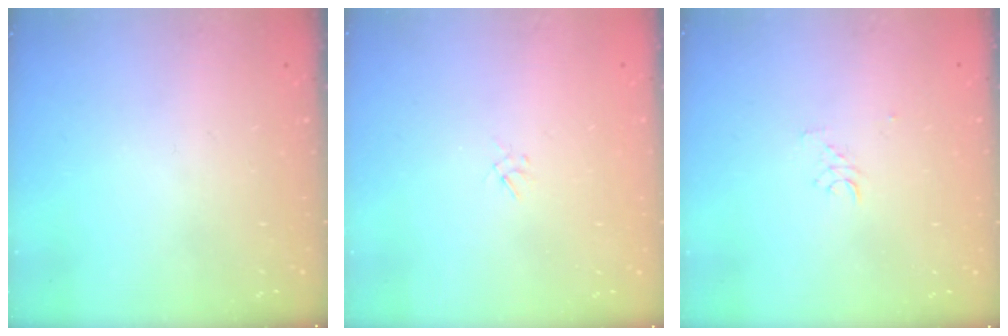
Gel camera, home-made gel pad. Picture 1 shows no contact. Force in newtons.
{"total": 1.0, "press": 0.9, "slide": 0.4}
{"total": 2.6, "press": 2.6, "slide": 0.1}